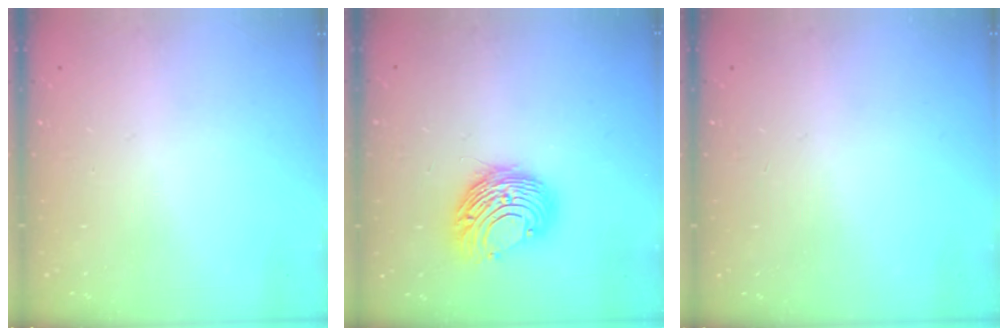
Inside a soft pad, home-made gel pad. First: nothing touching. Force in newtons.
{"total": 10.9, "press": 10.9, "slide": 0.6}
{"total": 0.0}